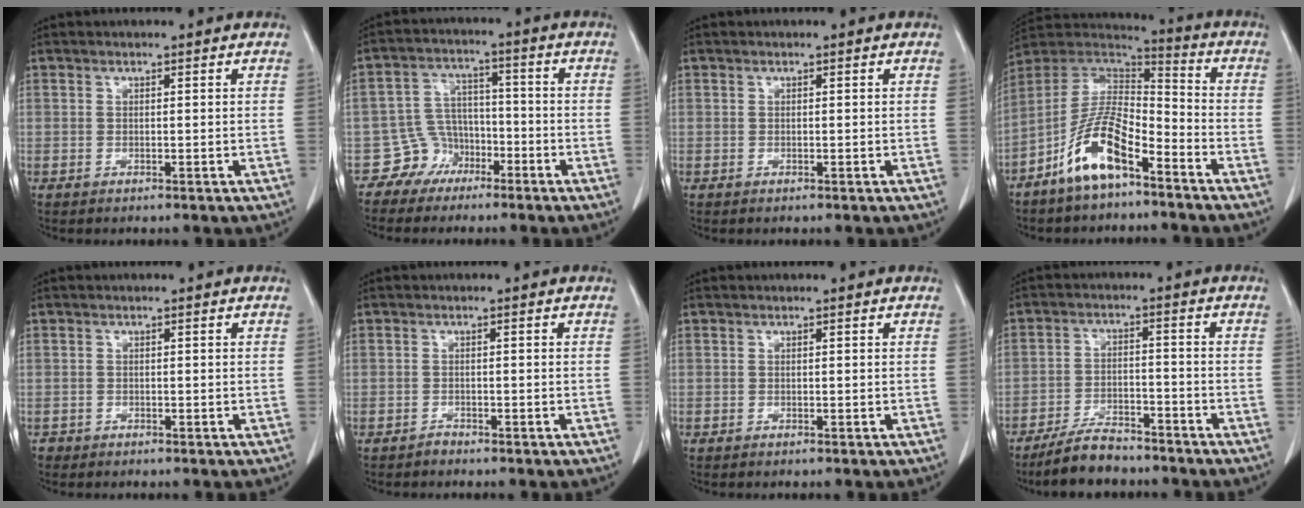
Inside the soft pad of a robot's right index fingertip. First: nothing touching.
{"total": 6.0, "force": [-3.8, 4.6, 0.0], "torque": [0.006, 0.016, -0.065]}
{"total": 0.0}
{"total": 12.2, "force": [-7.3, 3.7, 9.1], "torque": [-0.184, 0.008, -0.140]}
{"total": 1.0, "force": [-0.7, 0.7, -0.2], "torque": [-0.008, 0.002, -0.016]}
{"total": 0.8, "force": [-0.8, 0.2, 0.0], "torque": [0.002, 0.000, -0.017]}
{"total": 0.0}
{"total": 7.4, "force": [-6.5, 2.3, 2.7], "torque": [-0.052, -0.010, -0.117]}